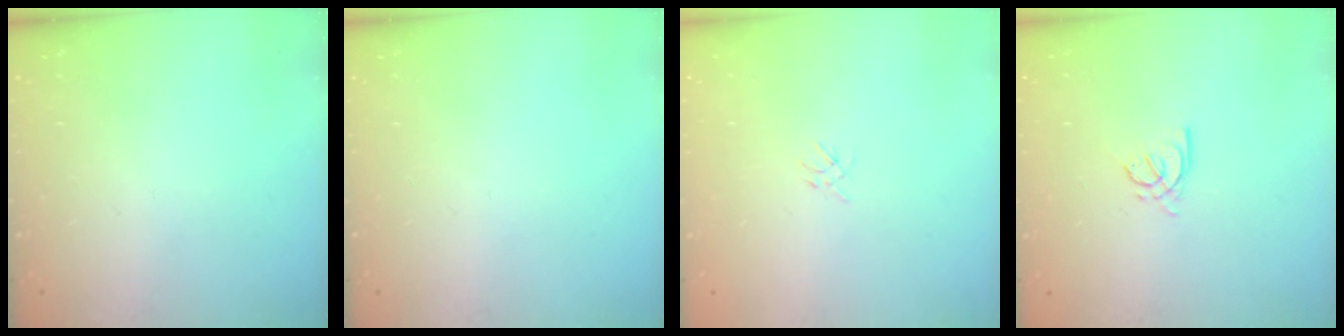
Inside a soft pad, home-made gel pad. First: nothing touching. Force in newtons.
{"total": 0.0}
{"total": 2.2, "press": 2.2, "slide": 0.5}
{"total": 3.9, "press": 3.9, "slide": 0.7}